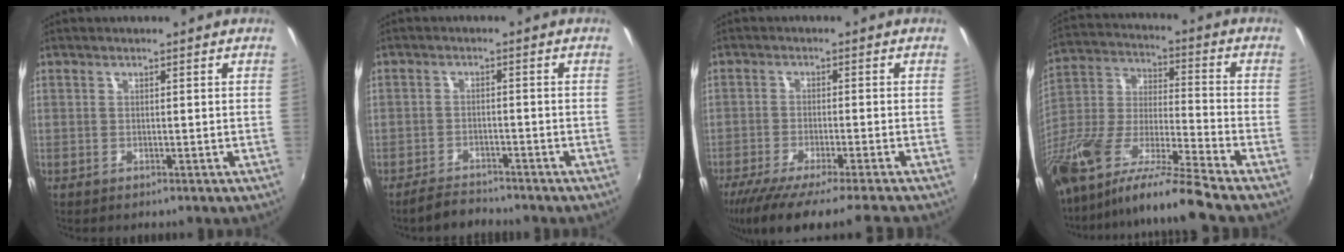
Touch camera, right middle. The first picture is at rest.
{"total": 3.6, "force": [-3.4, 1.0, 0.7], "torque": [-0.029, 0.003, -0.058]}
{"total": 11.1, "force": [-9.3, -1.0, 5.8], "torque": [-0.114, -0.037, -0.152]}
{"total": 19.9, "force": [-15.2, 0.3, 12.7], "torque": [-0.241, -0.032, -0.293]}